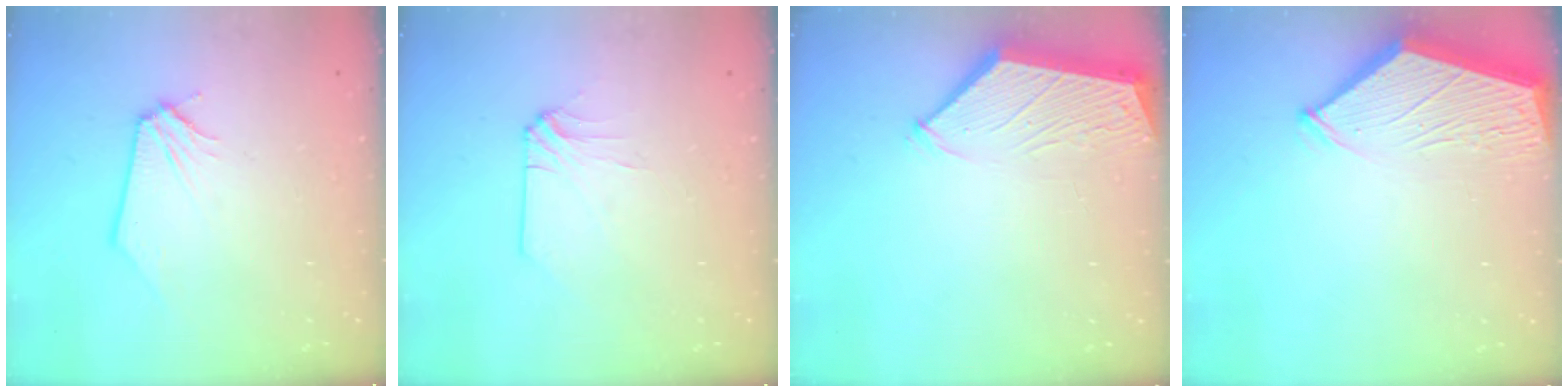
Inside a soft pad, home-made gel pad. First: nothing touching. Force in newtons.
{"total": 3.2, "press": 3.2, "slide": 0.8}
{"total": 3.2, "press": 3.2, "slide": 0.4}
{"total": 3.6, "press": 3.6, "slide": 0.6}